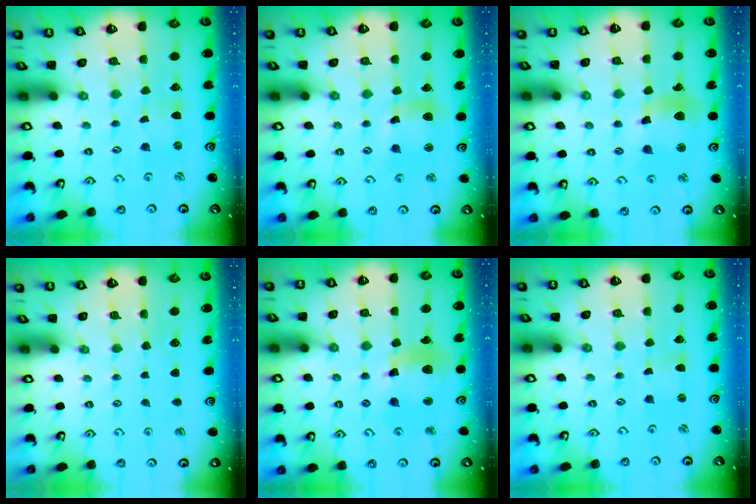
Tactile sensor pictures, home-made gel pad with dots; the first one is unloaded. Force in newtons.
{"total": 7.6, "press": 7.6, "slide": 1.1}
{"total": 10.6, "press": 10.4, "slide": 1.8}
{"total": 0.0}
{"total": 11.7, "press": 11.5, "slide": 1.8}
{"total": 0.0}